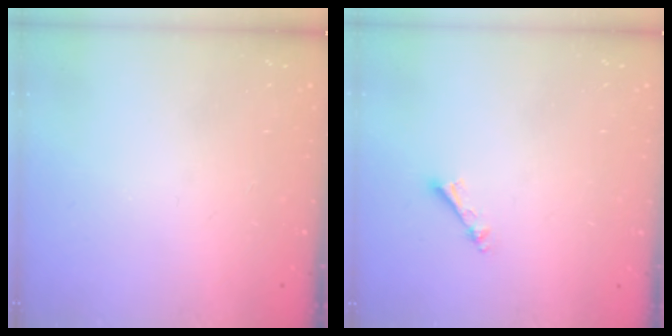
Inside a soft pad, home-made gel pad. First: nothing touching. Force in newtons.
{"total": 3.6, "press": 3.6, "slide": 0.3}